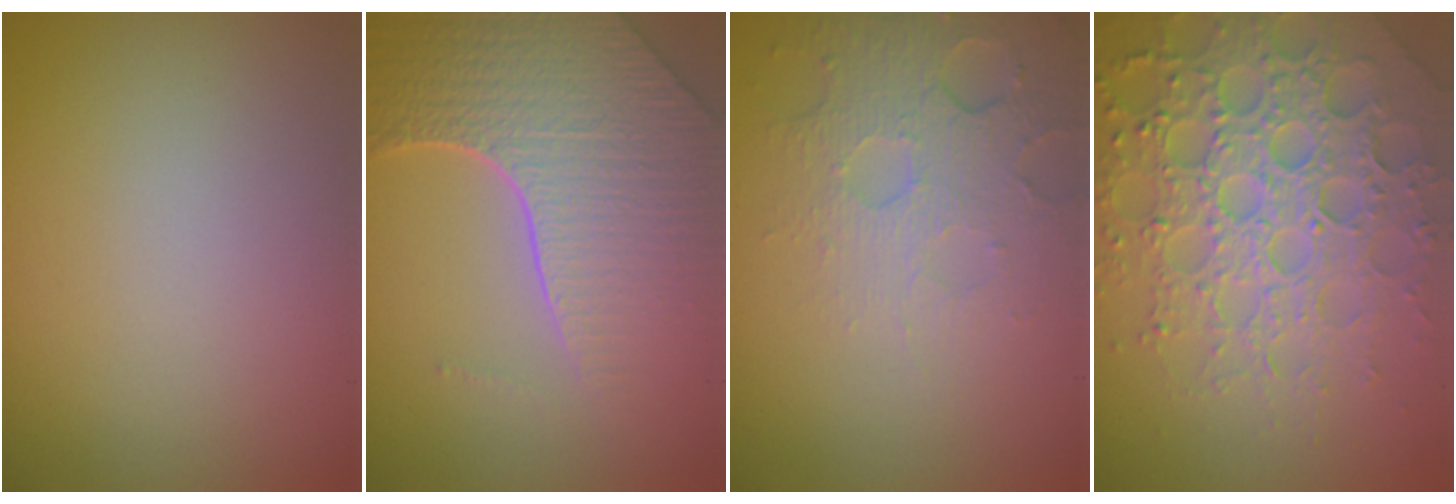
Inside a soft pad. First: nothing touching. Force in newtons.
{"total": 8.1, "press": 5.7, "slide": 5.7}
{"total": 4.9, "press": 3.2, "slide": 3.6}
{"total": 7.3, "press": 7.2, "slide": 1.6}